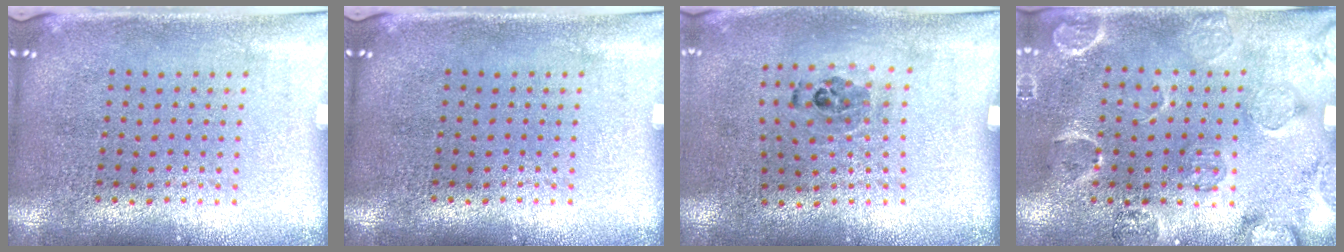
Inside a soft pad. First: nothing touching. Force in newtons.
{"total": 0.0}
{"total": 1.1, "press": 0.7, "slide": 0.8}
{"total": 2.8, "press": 1.8, "slide": 2.1}